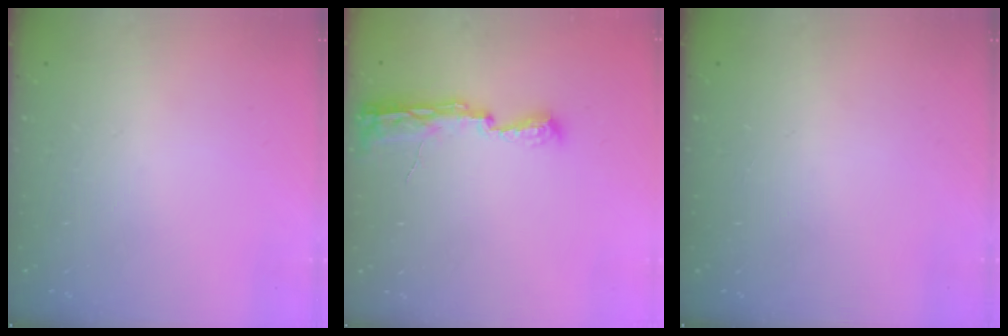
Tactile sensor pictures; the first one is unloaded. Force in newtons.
{"total": 10.6, "press": 9.1, "slide": 5.5}
{"total": 0.0}